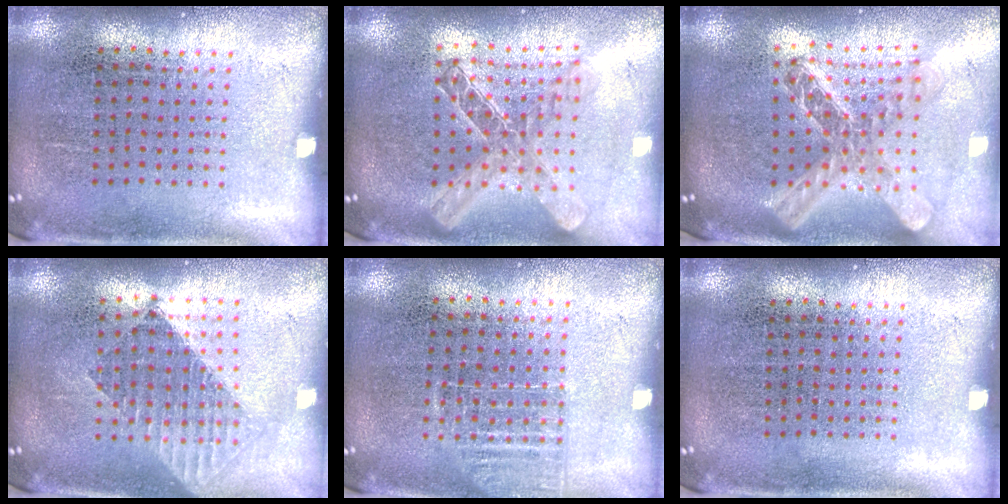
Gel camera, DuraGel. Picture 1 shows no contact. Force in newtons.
{"total": 2.0, "press": 1.7, "slide": 1.1}
{"total": 2.4, "press": 1.9, "slide": 1.4}
{"total": 1.5, "press": 1.3, "slide": 0.9}
{"total": 1.1, "press": 1.0, "slide": 0.5}
{"total": 0.0}